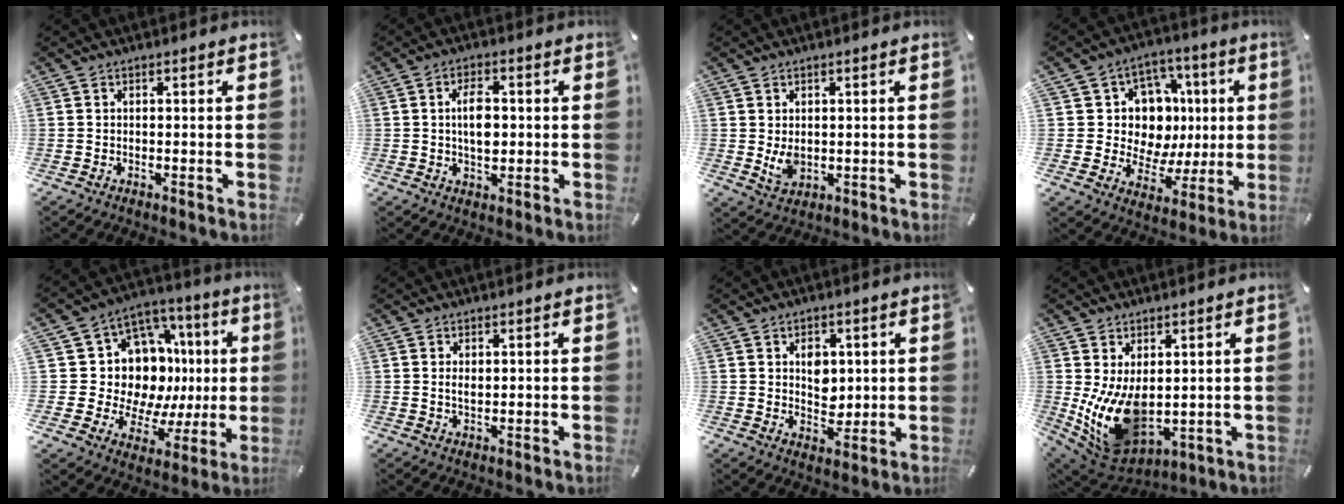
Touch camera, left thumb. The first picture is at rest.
{"total": 6.3, "force": [0.3, 3.6, 5.1], "torque": [-0.099, -0.003, -0.002]}
{"total": 4.4, "force": [0.4, 3.4, 2.7], "torque": [-0.055, -0.005, 0.008]}
{"total": 12.6, "force": [0.9, 12.1, 3.4], "torque": [-0.036, -0.022, 0.034]}
{"total": 15.4, "force": [2.8, 13.0, 7.9], "torque": [-0.123, -0.047, 0.075]}
{"total": 1.5, "force": [0.5, 0.8, 1.3], "torque": [-0.028, 0.001, 0.008]}
{"total": 4.6, "force": [1.0, 3.8, 2.3], "torque": [-0.020, -0.007, 0.012]}
{"total": 13.8, "force": [-0.1, 9.7, 9.8], "torque": [-0.190, -0.020, 0.010]}